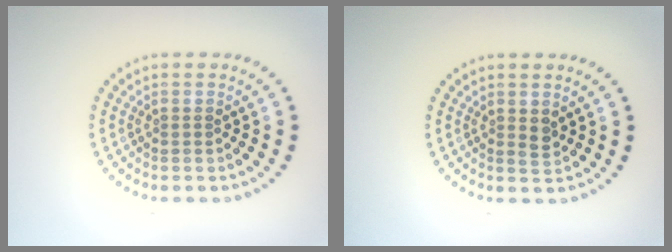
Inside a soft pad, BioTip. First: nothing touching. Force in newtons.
{"total": 1.0, "press": 1.0, "slide": 0.3}